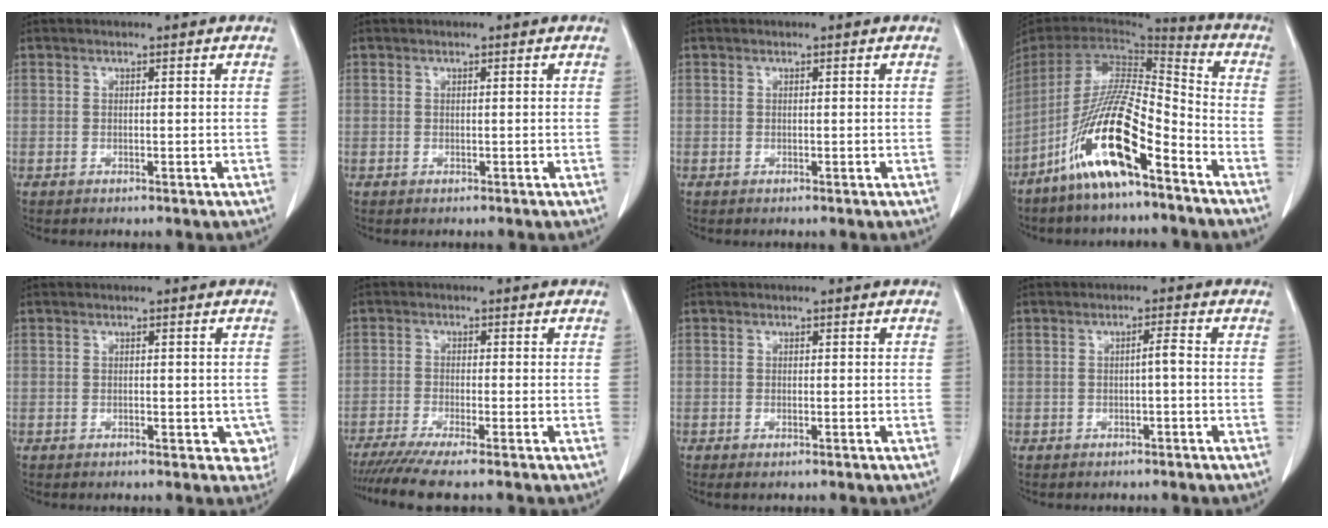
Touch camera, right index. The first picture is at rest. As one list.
[{"total": 0.0}, {"total": 0.0}, {"total": 16.9, "force": [-9.6, 2.5, 13.7], "torque": [-0.278, -0.023, -0.177]}, {"total": 4.1, "force": [-1.3, 2.4, 3.0], "torque": [-0.013, 0.002, -0.014]}, {"total": 6.8, "force": [-5.6, -0.7, 3.8], "torque": [-0.055, -0.017, -0.092]}, {"total": 0.7, "force": [-0.3, 0.1, 0.6], "torque": [-0.009, -0.001, -0.002]}, {"total": 1.7, "force": [-0.4, 0.1, 1.6], "torque": [-0.025, 0.004, -0.007]}]